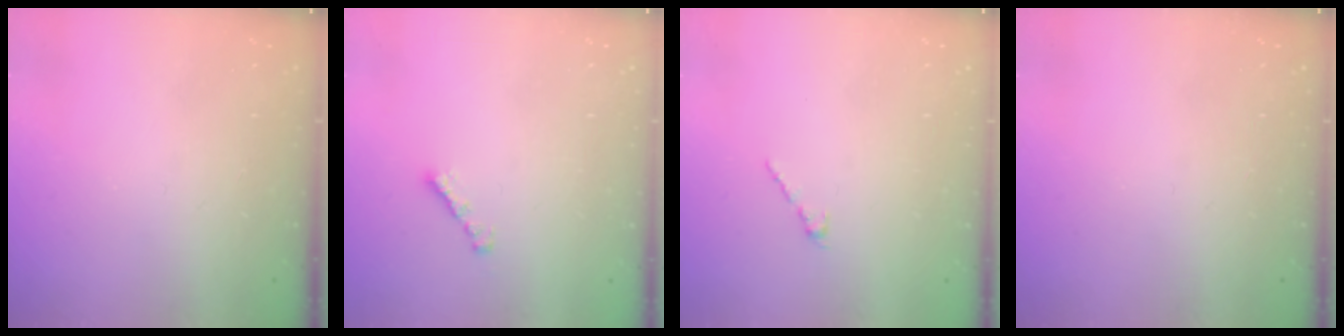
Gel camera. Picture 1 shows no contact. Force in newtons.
{"total": 1.6, "press": 1.5, "slide": 0.4}
{"total": 2.1, "press": 2.0, "slide": 0.7}
{"total": 0.0}